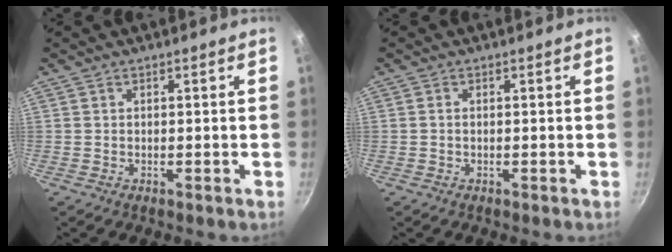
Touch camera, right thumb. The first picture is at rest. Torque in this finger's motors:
{"motor_torque": [-0.08, -0.08, -0.18, -0.18, 0.06]}